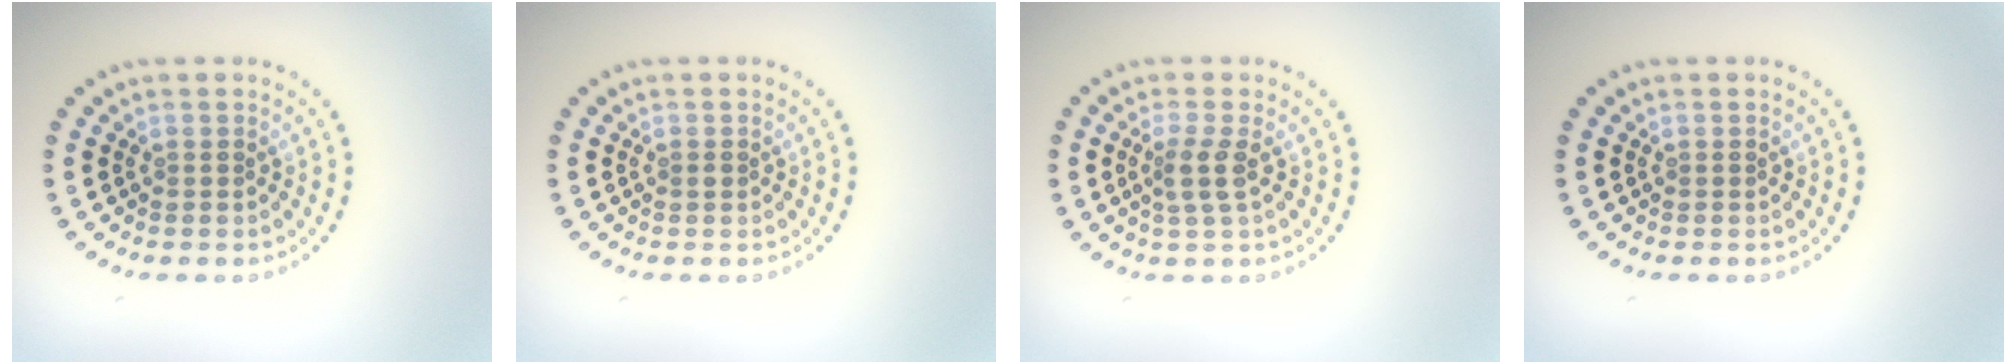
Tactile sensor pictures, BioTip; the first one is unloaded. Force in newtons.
{"total": 0.5, "press": 0.5, "slide": 0.0}
{"total": 1.8, "press": 1.5, "slide": 1.0}
{"total": 0.0}